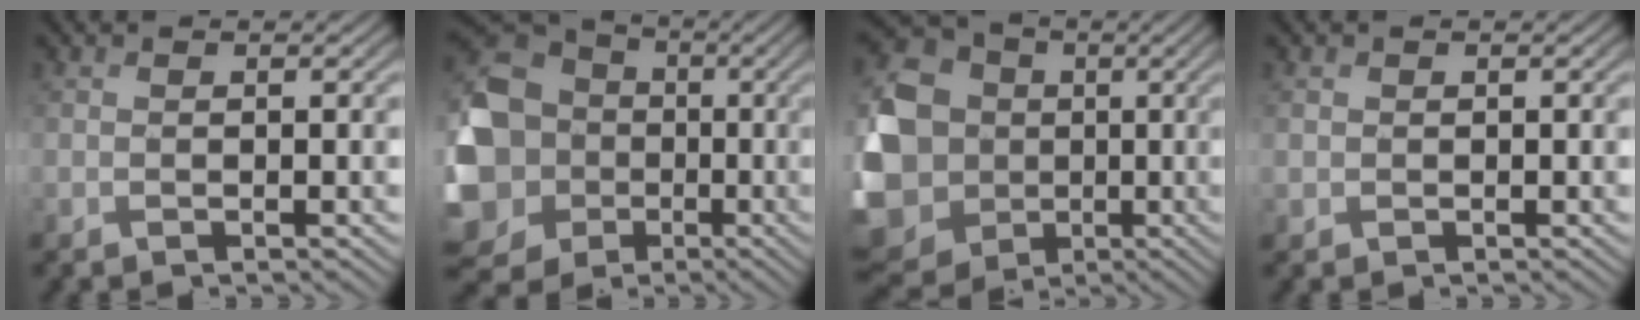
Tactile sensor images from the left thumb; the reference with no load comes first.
{"total": 20.0, "force": [-3.0, 18.2, 7.9], "torque": [-0.240, 0.000, -0.076]}
{"total": 19.7, "force": [-2.3, 18.1, 7.6], "torque": [-0.246, -0.010, -0.045]}
{"total": 0.9, "force": [0.3, 0.8, -0.2], "torque": [0.008, 0.000, 0.000]}